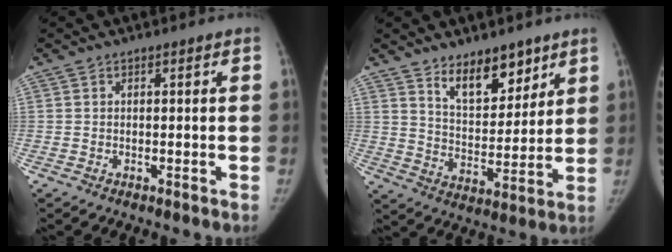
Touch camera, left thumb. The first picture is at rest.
{"total": 11.5, "force": [7.8, 5.5, 6.3], "torque": [-0.063, -0.061, 0.138]}